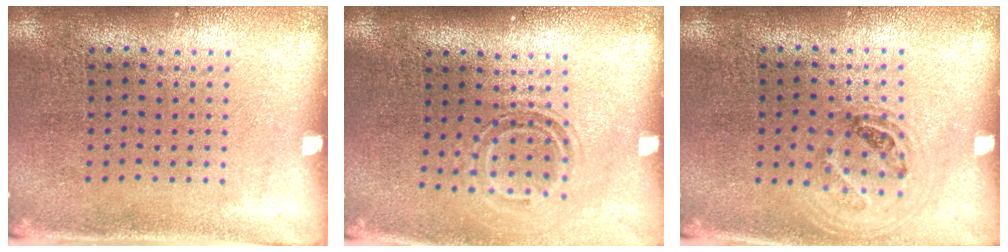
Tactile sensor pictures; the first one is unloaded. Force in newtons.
{"total": 1.5, "press": 1.1, "slide": 1.1}
{"total": 1.1, "press": 1.0, "slide": 0.4}